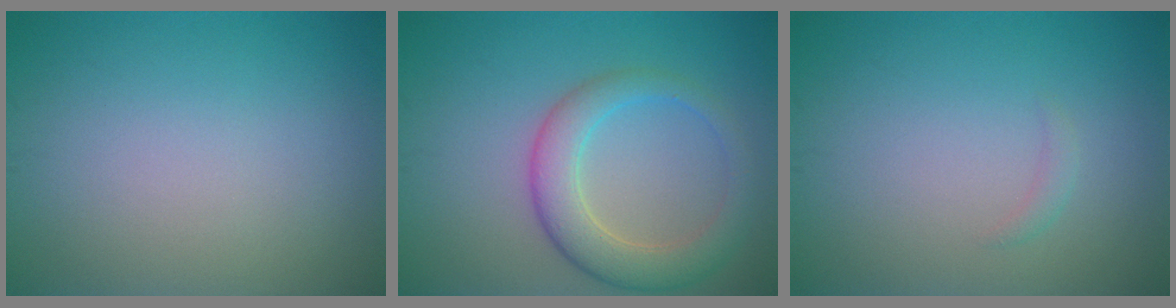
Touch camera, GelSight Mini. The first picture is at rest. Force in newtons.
{"total": 4.8, "press": 4.8, "slide": 0.3}
{"total": 0.7, "press": 0.7, "slide": 0.0}